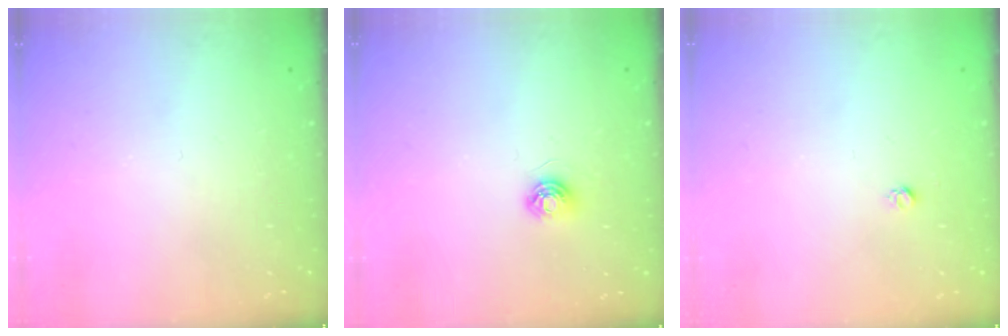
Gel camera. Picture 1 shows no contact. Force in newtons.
{"total": 5.0, "press": 4.9, "slide": 0.6}
{"total": 2.7, "press": 2.7, "slide": 0.3}